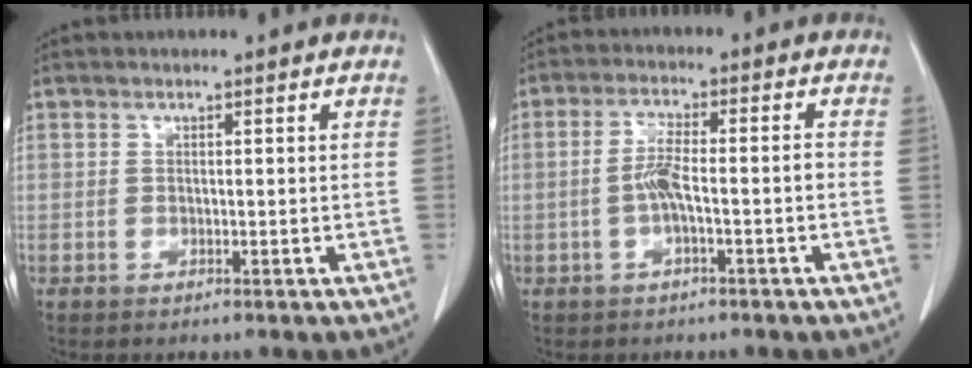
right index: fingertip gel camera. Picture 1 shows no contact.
{"total": 5.0, "force": [-1.3, 0.7, 4.8], "torque": [-0.096, 0.012, -0.023]}